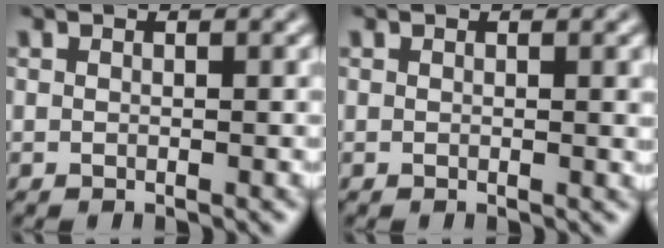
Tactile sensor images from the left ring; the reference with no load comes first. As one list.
[{"total": 0.6, "force": [0.1, 0.1, 0.6], "torque": [-0.006, 0.000, 0.000]}]